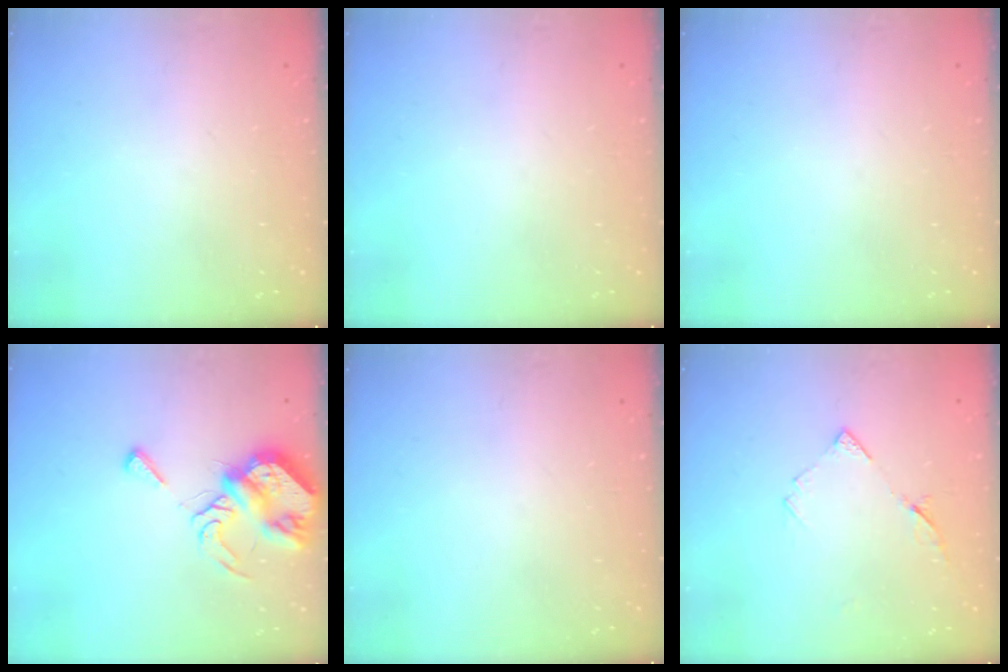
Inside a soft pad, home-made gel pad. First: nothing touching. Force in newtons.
{"total": 0.0}
{"total": 0.0}
{"total": 8.4, "press": 8.4, "slide": 0.4}
{"total": 0.0}
{"total": 6.5, "press": 6.4, "slide": 0.9}